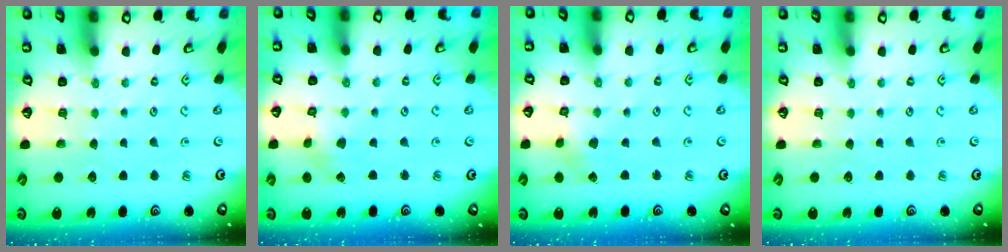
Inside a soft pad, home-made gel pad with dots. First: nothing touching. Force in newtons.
{"total": 1.9, "press": 1.9, "slide": 0.2}
{"total": 2.7, "press": 2.6, "slide": 0.3}
{"total": 0.0}